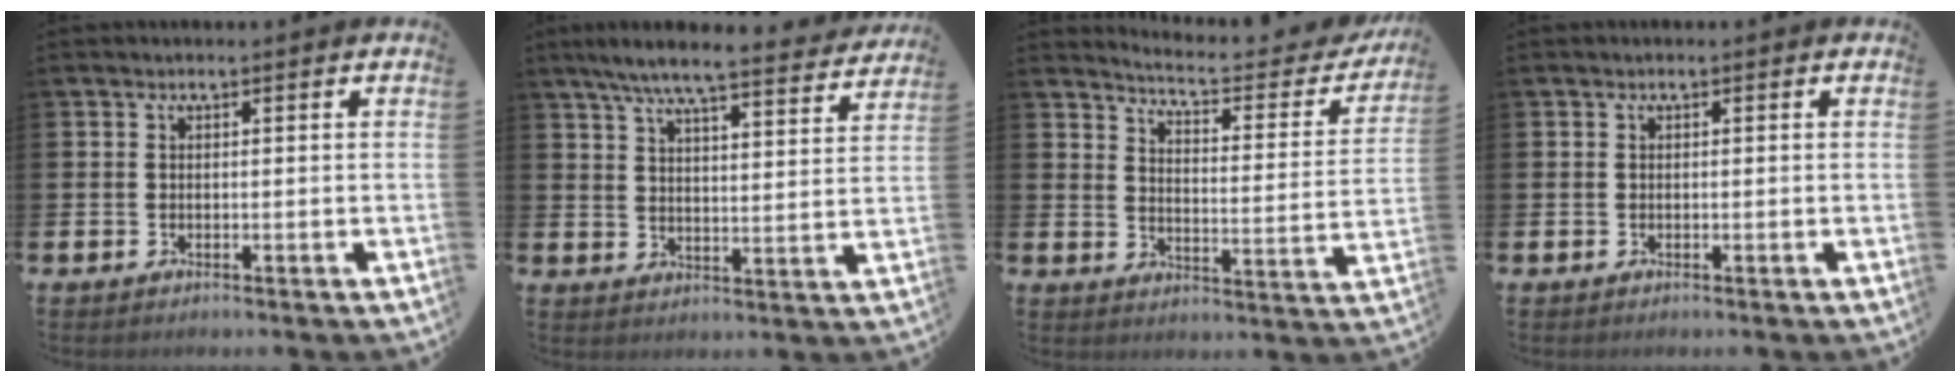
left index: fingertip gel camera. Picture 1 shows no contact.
{"total": 7.6, "force": [6.9, 0.5, 3.1], "torque": [-0.070, -0.043, 0.116]}
{"total": 5.0, "force": [4.7, 0.7, 1.6], "torque": [-0.049, -0.041, 0.070]}
{"total": 0.0}